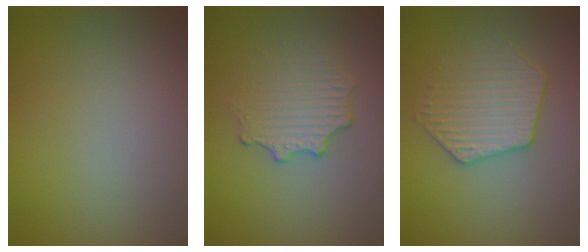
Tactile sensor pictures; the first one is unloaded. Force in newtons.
{"total": 3.0, "press": 2.6, "slide": 1.5}
{"total": 3.6, "press": 3.5, "slide": 0.5}